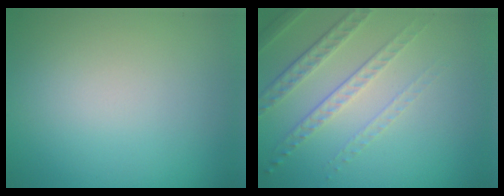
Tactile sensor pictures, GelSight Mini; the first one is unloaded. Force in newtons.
{"total": 4.6, "press": 3.0, "slide": 3.5}